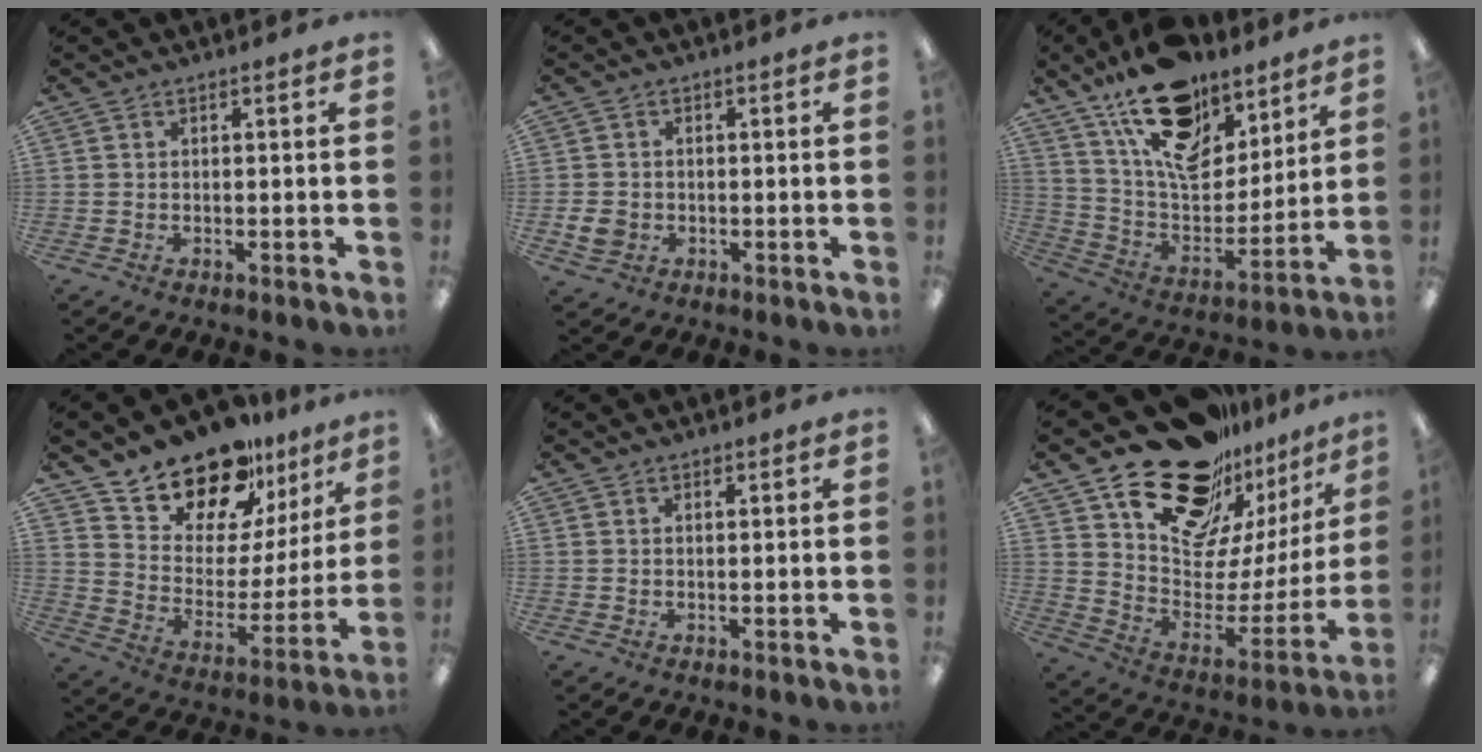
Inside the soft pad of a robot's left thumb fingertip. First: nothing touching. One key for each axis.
{"total": 3.7, "fx": -0.8, "fy": 3.2, "fz": 1.6, "tx": -0.023, "ty": 0.001, "tz": -0.016}
{"total": 19.9, "fx": 13.8, "fy": 10.1, "fz": 10.1, "tx": -0.175, "ty": -0.081, "tz": 0.247}
{"total": 17.7, "fx": 15.5, "fy": 7.4, "fz": 4.4, "tx": -0.097, "ty": -0.133, "tz": 0.281}
{"total": 0.6, "fx": 0.5, "fy": 0.3, "fz": 0.1, "tx": 0.005, "ty": -0.003, "tz": 0.007}
{"total": 24.5, "fx": 18.2, "fy": 12.6, "fz": 10.6, "tx": -0.156, "ty": -0.121, "tz": 0.331}